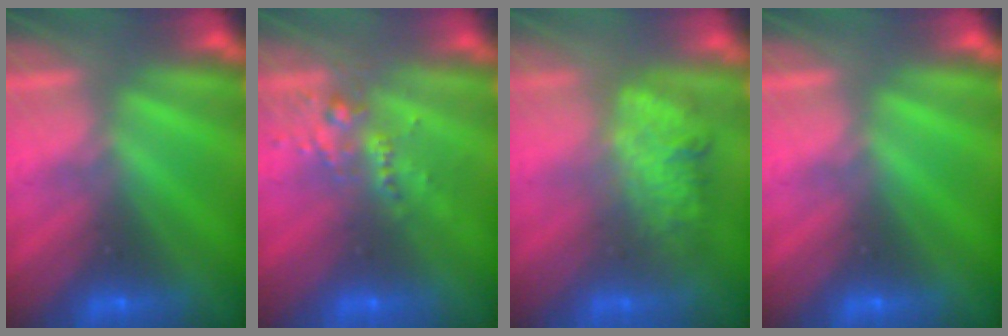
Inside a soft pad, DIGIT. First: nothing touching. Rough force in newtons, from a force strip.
{"total": 2.6}
{"total": 3.5}
{"total": 0.0}